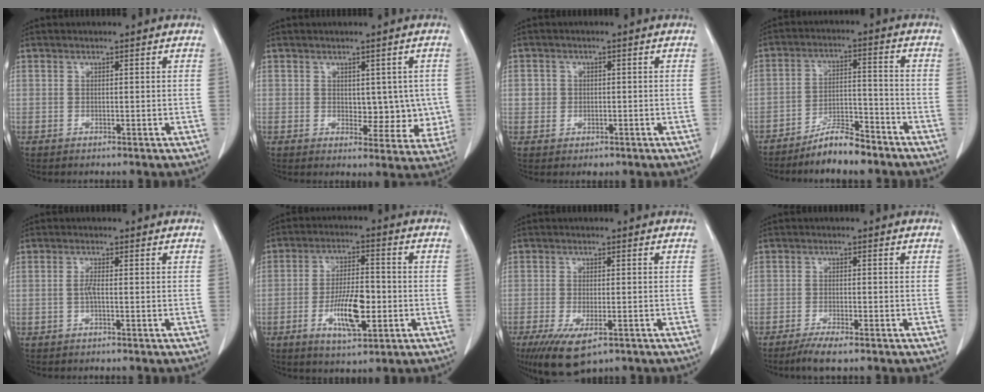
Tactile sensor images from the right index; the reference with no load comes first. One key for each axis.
{"total": 6.0, "fx": 0.4, "fy": 3.8, "fz": 4.6, "tx": -0.035, "ty": 0.001, "tz": 0.013}
{"total": 2.8, "fx": -0.1, "fy": 2.7, "fz": 0.7, "tx": -0.009, "ty": 0.004, "tz": 0.004}
{"total": 7.3, "fx": -6.2, "fy": 1.5, "fz": 3.6, "tx": -0.062, "ty": 0.001, "tz": -0.112}
{"total": 1.3, "fx": -0.3, "fy": 0.1, "fz": 1.3, "tx": -0.027, "ty": 0.000, "tz": -0.007}
{"total": 9.4, "fx": -2.7, "fy": 2.9, "fz": 8.6, "tx": -0.162, "ty": -0.001, "tz": -0.043}
{"total": 8.1, "fx": -4.7, "fy": 2.8, "fz": 6.0, "tx": -0.101, "ty": -0.019, "tz": -0.075}
{"total": 4.0, "fx": -2.9, "fy": 0.3, "fz": 2.7, "tx": -0.049, "ty": -0.008, "tz": -0.051}